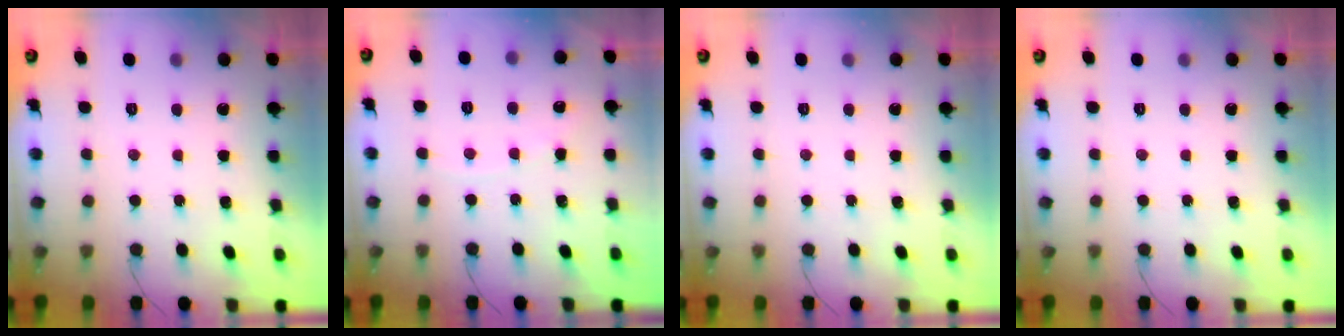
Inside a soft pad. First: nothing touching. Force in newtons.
{"total": 2.4, "press": 2.4, "slide": 0.4}
{"total": 0.0}
{"total": 0.0}